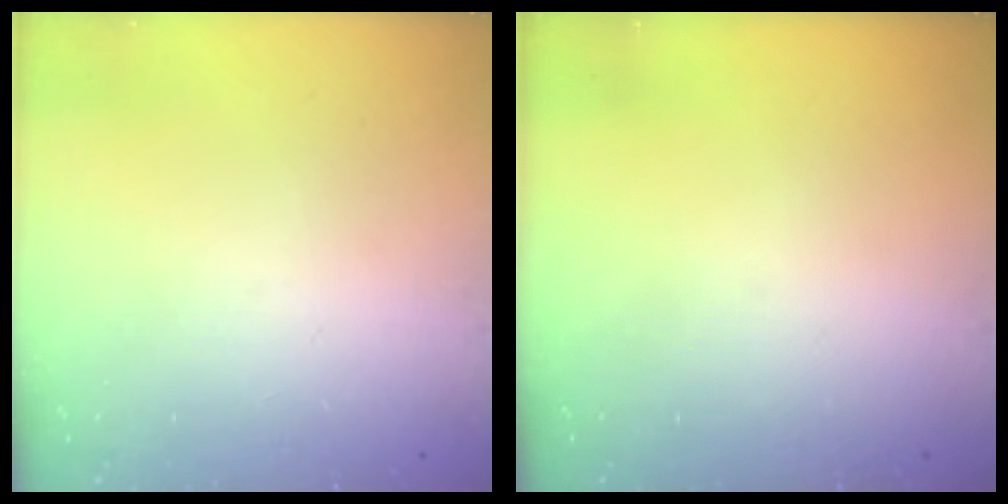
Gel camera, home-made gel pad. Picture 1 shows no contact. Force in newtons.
{"total": 0.0}